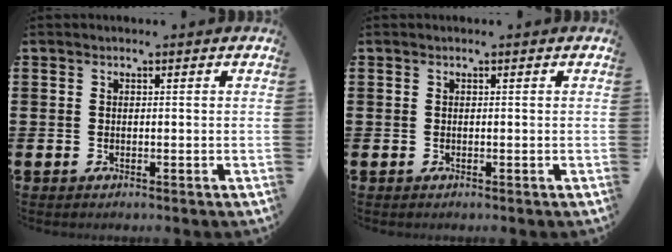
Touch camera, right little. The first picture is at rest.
{"total": 0.0}